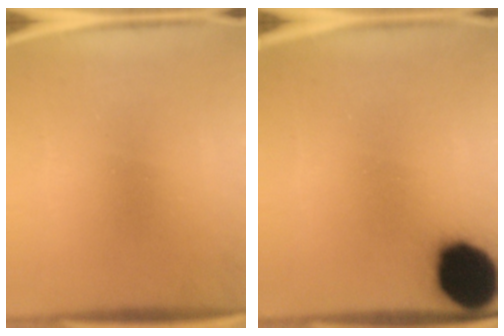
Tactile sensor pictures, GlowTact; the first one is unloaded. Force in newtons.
{"total": 17.6}